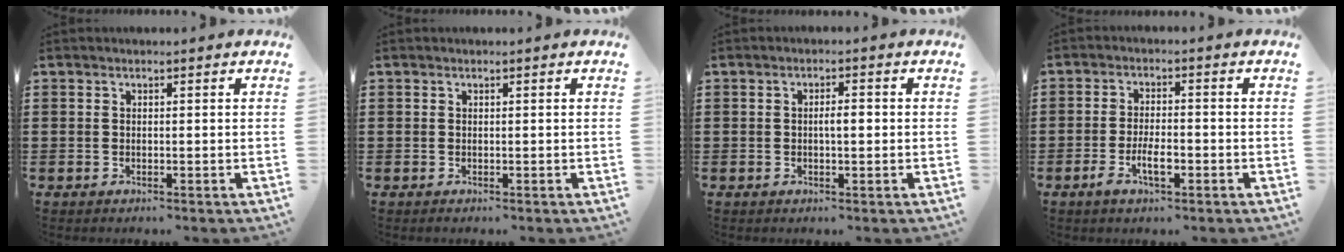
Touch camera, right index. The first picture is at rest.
{"total": 0.0}
{"total": 2.4, "force": [-0.1, 0.7, 2.3], "torque": [-0.042, 0.002, -0.003]}
{"total": 4.8, "force": [-2.0, 1.7, 4.0], "torque": [-0.080, 0.002, -0.039]}